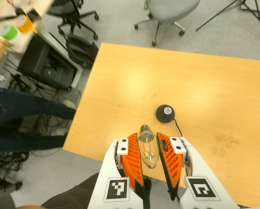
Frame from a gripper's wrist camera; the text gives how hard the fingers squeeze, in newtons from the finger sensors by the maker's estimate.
{"total": 12.7, "left": 13.4, "right": 12.0}